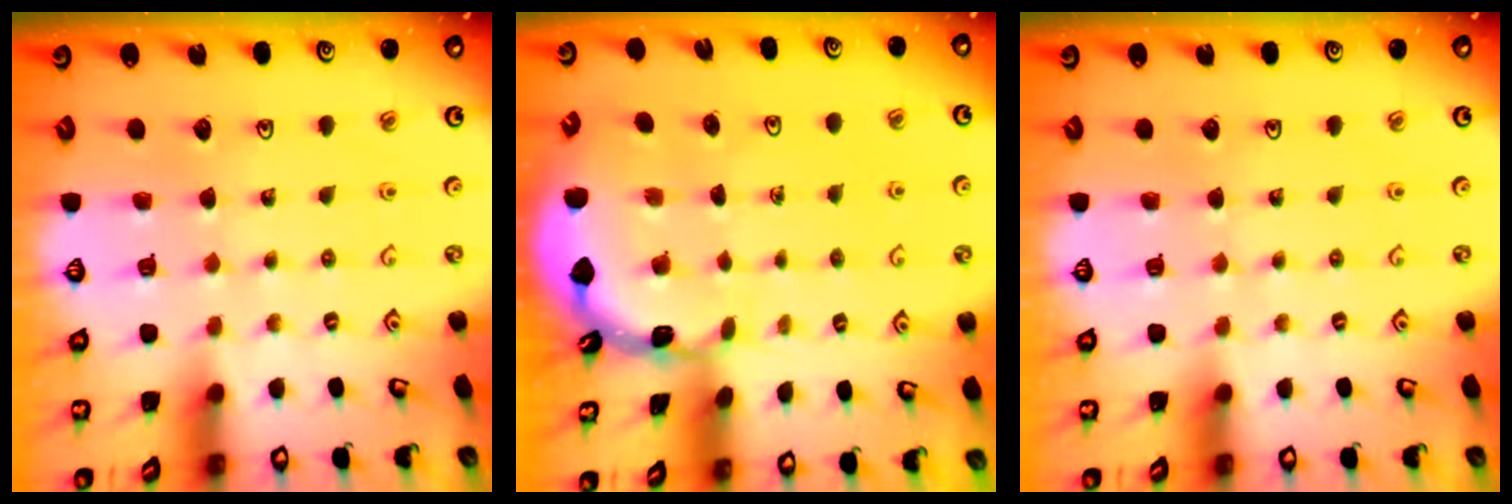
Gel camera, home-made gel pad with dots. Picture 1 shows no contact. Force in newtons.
{"total": 1.7, "press": 1.6, "slide": 0.1}
{"total": 0.0}